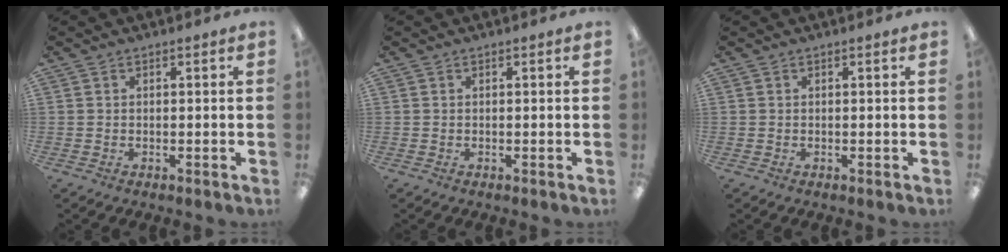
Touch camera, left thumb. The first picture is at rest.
{"total": 0.0}
{"total": 0.0}